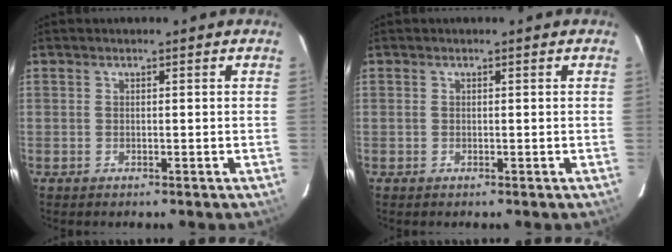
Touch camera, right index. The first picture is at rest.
{"total": 0.0}